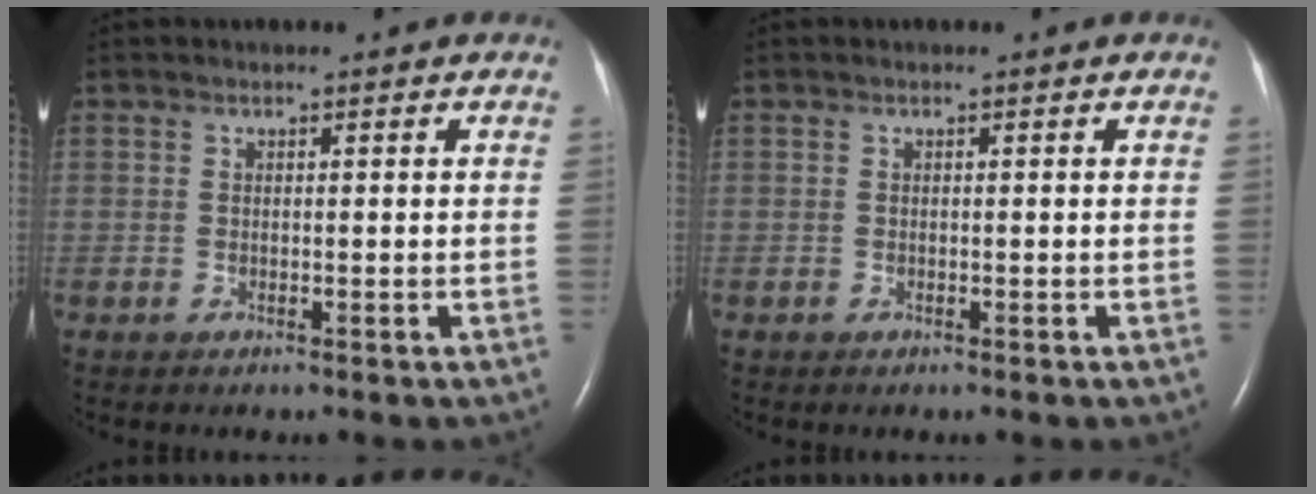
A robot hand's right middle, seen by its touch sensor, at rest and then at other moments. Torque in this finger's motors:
{"motor_torque": [-0.01, 0.06, -0.03, -0.01]}